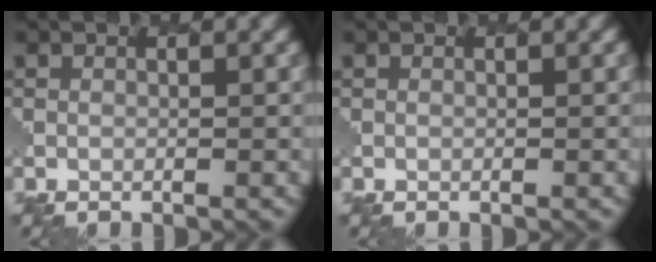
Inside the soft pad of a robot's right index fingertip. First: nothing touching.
{"total": 0.0}